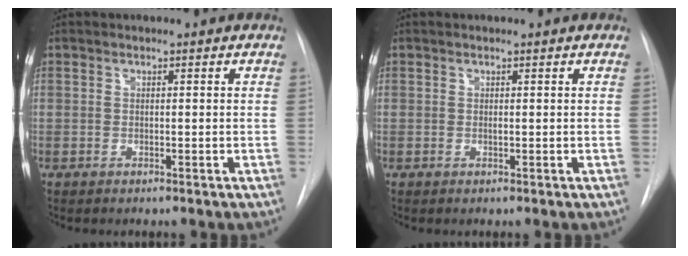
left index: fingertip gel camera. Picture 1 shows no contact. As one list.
[{"total": 0.0}]